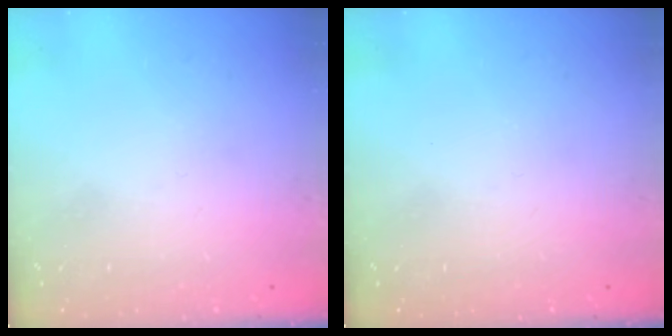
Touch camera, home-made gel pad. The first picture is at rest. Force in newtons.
{"total": 0.0}